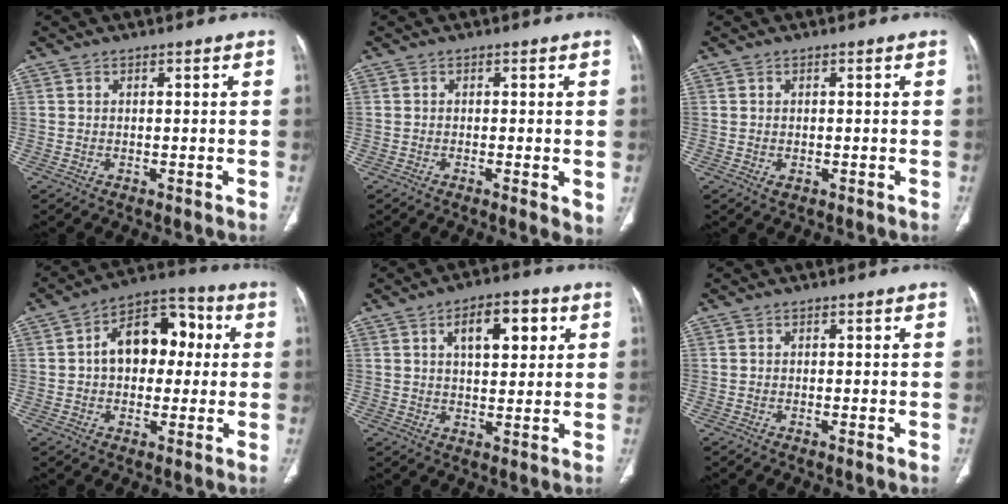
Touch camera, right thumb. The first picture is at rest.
{"total": 3.0, "force": [-0.5, 0.8, 2.8], "torque": [-0.046, -0.010, -0.012]}
{"total": 1.2, "force": [-0.3, 0.7, 0.8], "torque": [-0.016, 0.002, 0.000]}
{"total": 13.6, "force": [1.6, 9.1, 10.0], "torque": [-0.112, 0.034, 0.015]}
{"total": 9.6, "force": [3.5, 4.7, 7.7], "torque": [-0.087, -0.001, 0.051]}
{"total": 0.8, "force": [-0.3, 0.1, 0.7], "torque": [-0.016, -0.002, -0.004]}